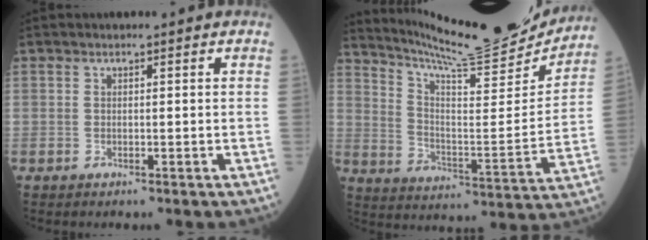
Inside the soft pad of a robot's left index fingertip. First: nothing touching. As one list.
[{"total": 21.2, "force": [20.1, 1.1, 6.7], "torque": [-0.124, -0.056, 0.291]}]